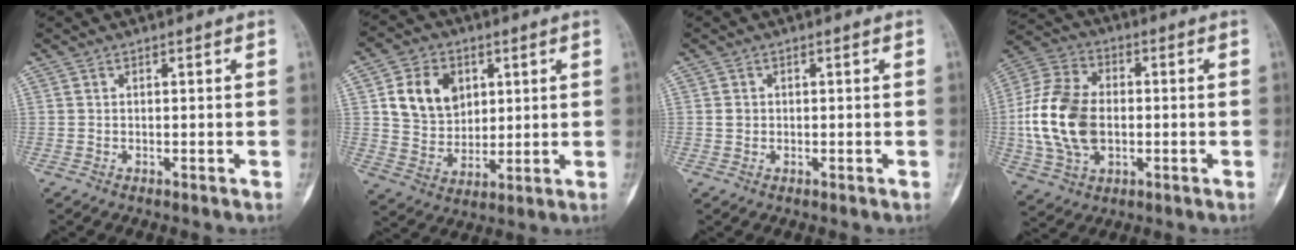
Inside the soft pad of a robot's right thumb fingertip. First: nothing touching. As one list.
[{"total": 11.3, "force": [3.6, 8.8, 6.2], "torque": [-0.074, -0.014, 0.073]}, {"total": 1.3, "force": [0.1, 1.2, 0.5], "torque": [-0.005, 0.003, 0.005]}, {"total": 17.0, "force": [-1.0, 11.3, 12.7], "torque": [-0.246, 0.013, -0.017]}]